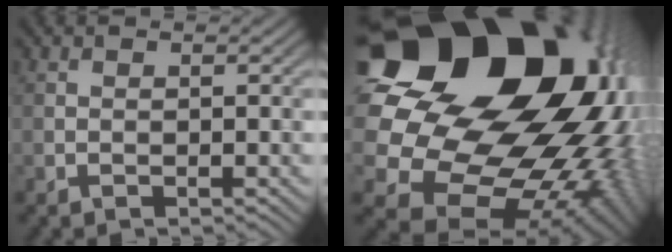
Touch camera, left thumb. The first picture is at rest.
{"total": 23.8, "force": [5.5, 18.9, 13.4], "torque": [-0.281, -0.052, 0.108]}